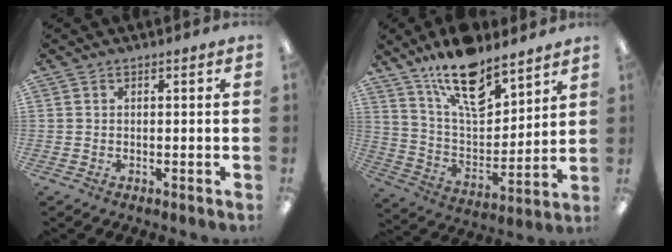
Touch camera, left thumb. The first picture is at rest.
{"total": 17.4, "force": [12.6, 7.0, 9.7], "torque": [-0.157, -0.079, 0.217]}